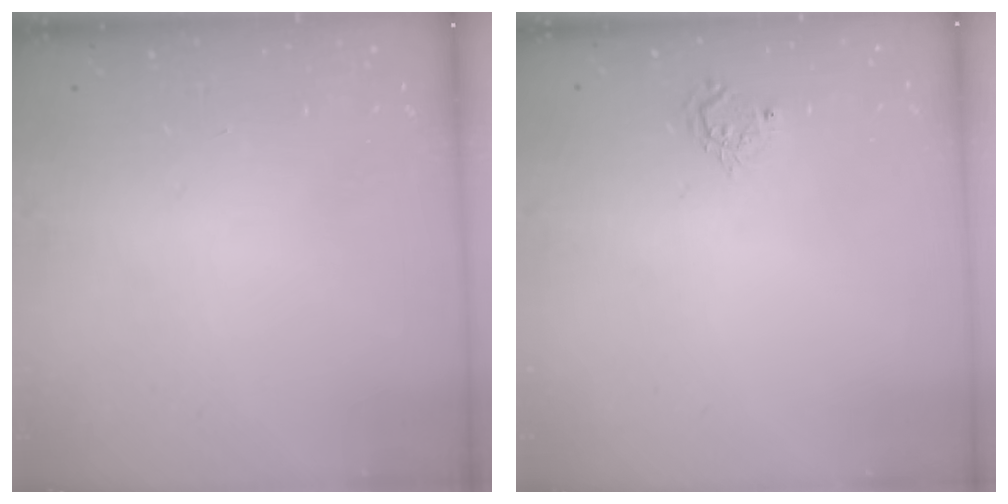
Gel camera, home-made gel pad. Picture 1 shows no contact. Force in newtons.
{"total": 5.1, "press": 5.1, "slide": 0.4}